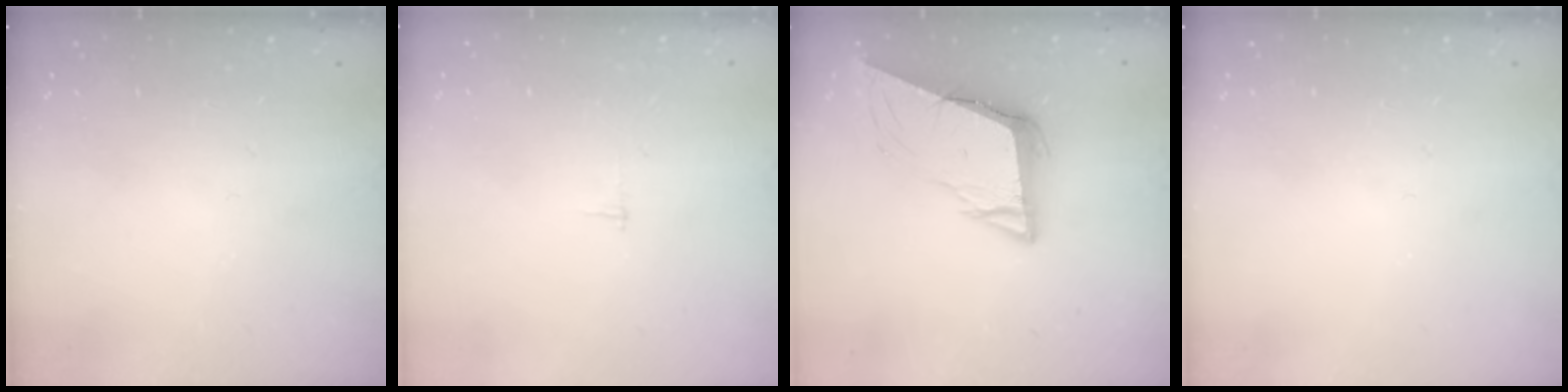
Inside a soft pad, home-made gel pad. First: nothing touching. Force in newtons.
{"total": 2.3, "press": 2.3, "slide": 0.2}
{"total": 10.3, "press": 9.9, "slide": 2.9}
{"total": 0.0}